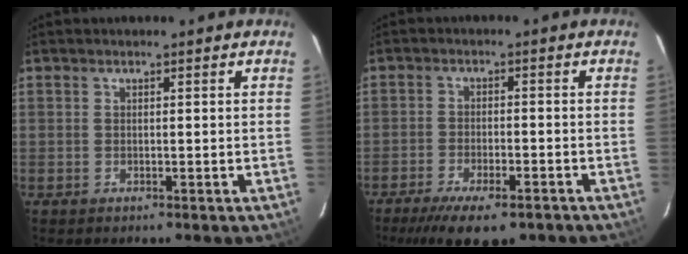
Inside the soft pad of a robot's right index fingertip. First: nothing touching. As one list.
[{"total": 12.7, "force": [-9.3, 4.3, 7.6], "torque": [-0.162, -0.032, -0.143]}]